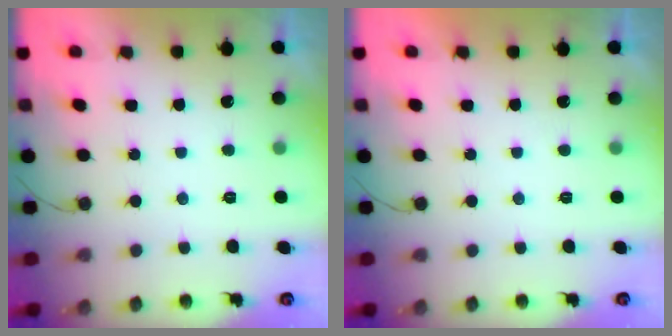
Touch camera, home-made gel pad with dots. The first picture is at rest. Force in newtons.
{"total": 1.9, "press": 1.9, "slide": 0.1}